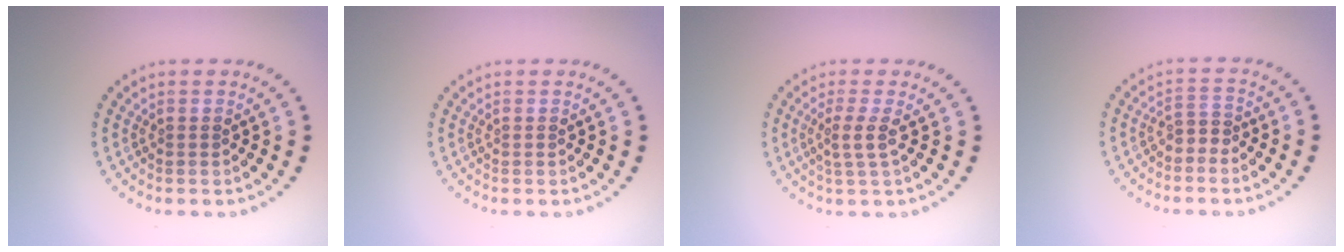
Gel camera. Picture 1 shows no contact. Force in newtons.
{"total": 0.0}
{"total": 1.9, "press": 1.4, "slide": 1.2}
{"total": 1.4, "press": 1.1, "slide": 0.9}